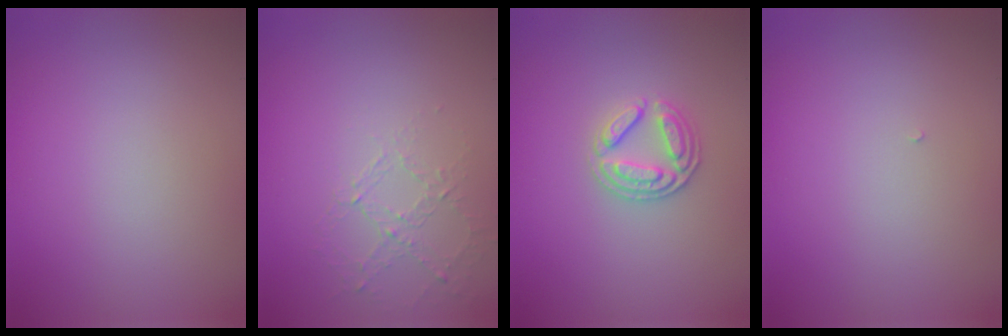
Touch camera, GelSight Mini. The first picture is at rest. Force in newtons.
{"total": 1.1, "press": 0.5, "slide": 1.0}
{"total": 2.6, "press": 2.5, "slide": 0.6}
{"total": 0.0}